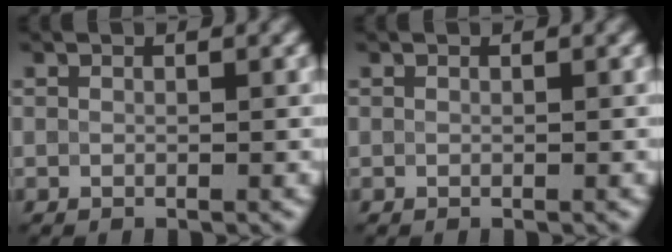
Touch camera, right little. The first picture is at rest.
{"total": 0.0}